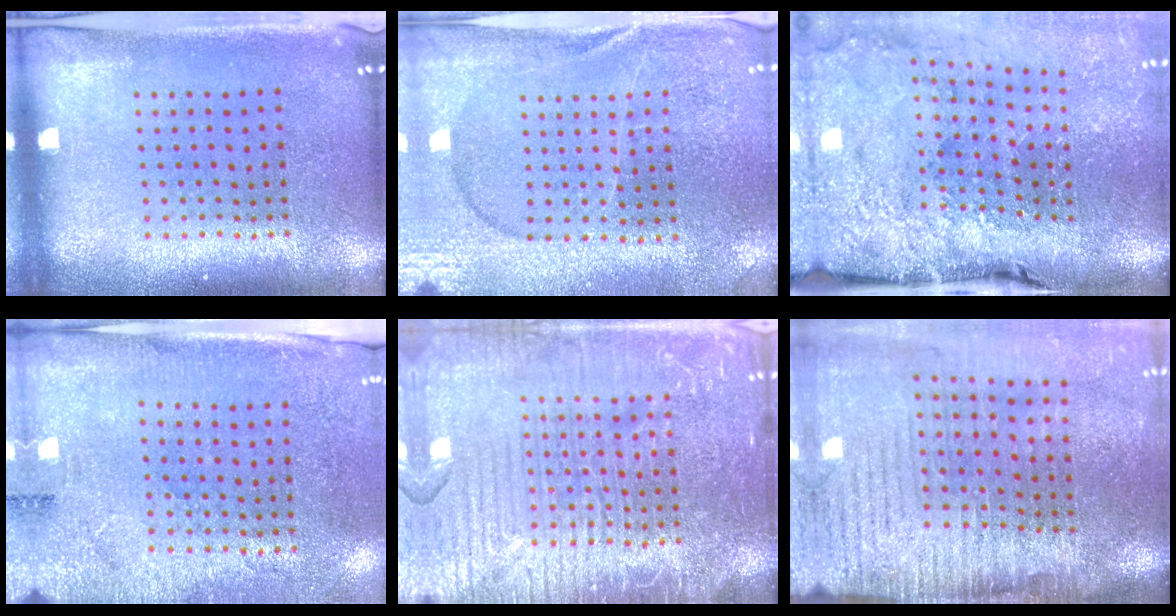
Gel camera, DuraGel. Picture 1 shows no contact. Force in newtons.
{"total": 1.3, "press": 1.2, "slide": 0.3}
{"total": 4.5, "press": 3.5, "slide": 2.8}
{"total": 2.7, "press": 2.3, "slide": 1.5}
{"total": 7.2, "press": 7.2, "slide": 0.9}
{"total": 4.4, "press": 3.8, "slide": 2.3}